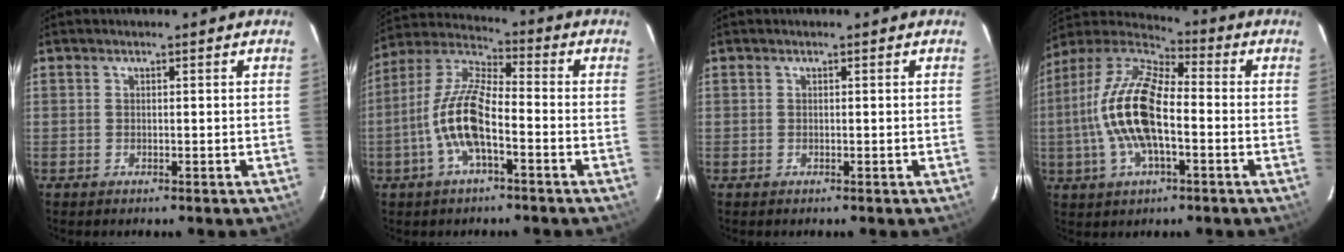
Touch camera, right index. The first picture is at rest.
{"total": 11.8, "force": [-3.9, 3.8, 10.4], "torque": [-0.222, 0.006, -0.079]}
{"total": 0.0}
{"total": 16.7, "force": [-2.2, 7.0, 15.0], "torque": [-0.302, 0.008, -0.051]}